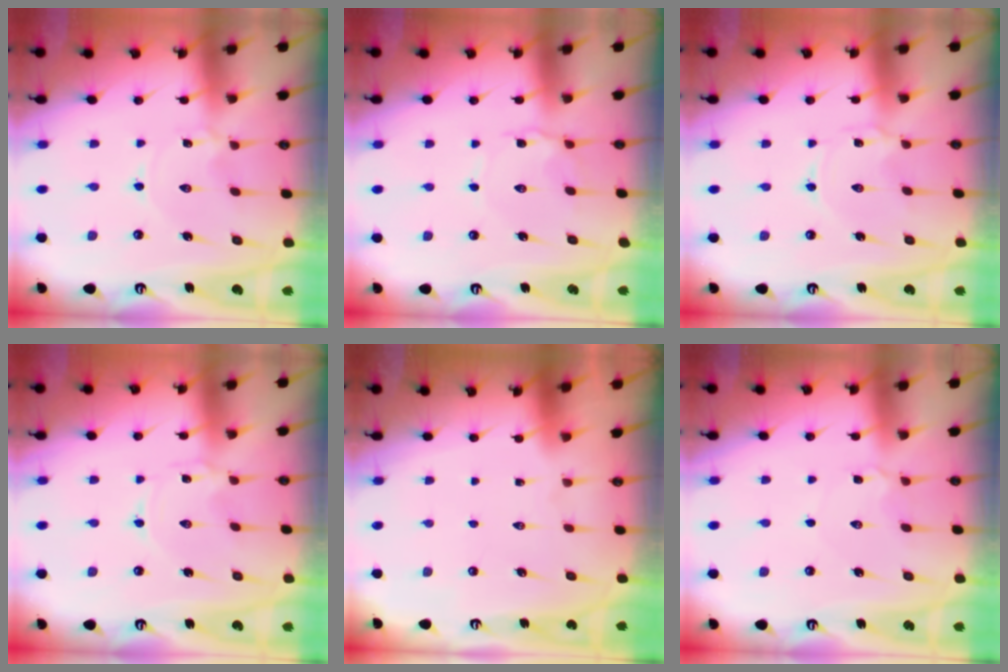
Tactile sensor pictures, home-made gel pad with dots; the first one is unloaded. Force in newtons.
{"total": 2.7, "press": 2.7, "slide": 0.2}
{"total": 1.0, "press": 1.0, "slide": 0.2}
{"total": 0.0}
{"total": 1.5, "press": 1.5, "slide": 0.1}
{"total": 3.6, "press": 3.6, "slide": 0.4}